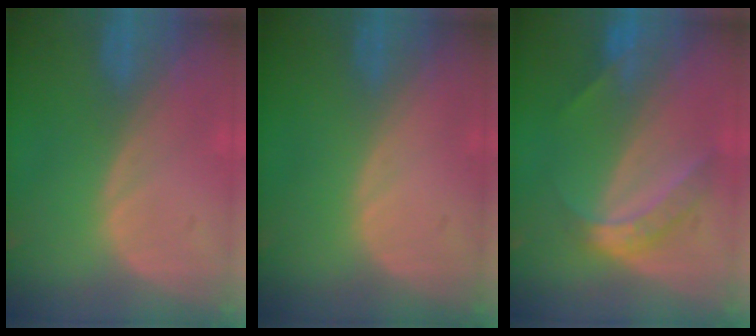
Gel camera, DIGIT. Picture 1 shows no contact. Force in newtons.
{"total": 0.0}
{"total": 6.0, "press": 5.0, "slide": 3.4}